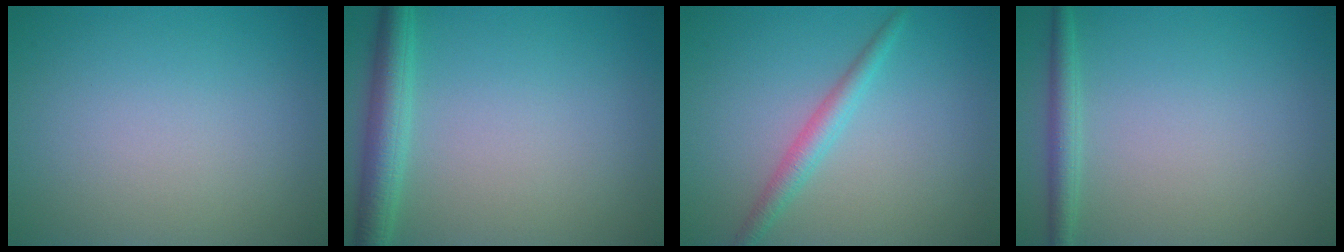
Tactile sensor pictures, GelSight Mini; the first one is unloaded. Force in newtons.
{"total": 3.5, "press": 3.5, "slide": 0.1}
{"total": 1.5, "press": 1.5, "slide": 0.1}
{"total": 1.8, "press": 1.8, "slide": 0.1}